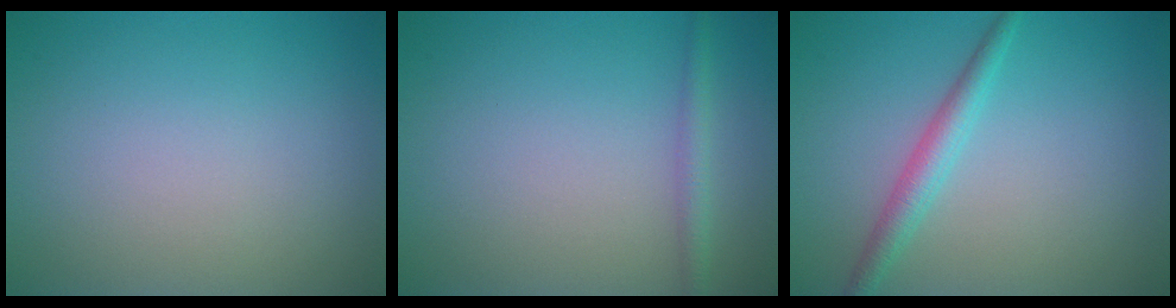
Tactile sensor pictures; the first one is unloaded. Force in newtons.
{"total": 1.5, "press": 1.5, "slide": 0.1}
{"total": 2.4, "press": 2.4, "slide": 0.1}